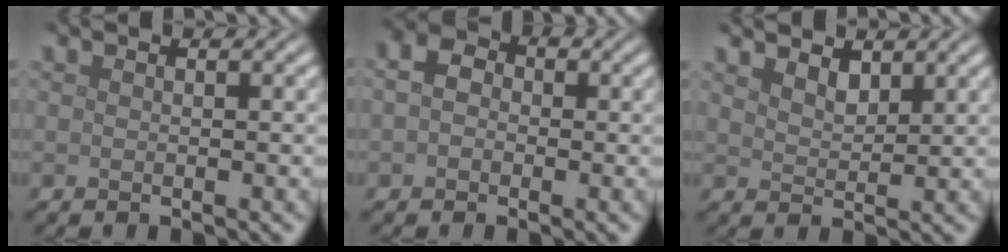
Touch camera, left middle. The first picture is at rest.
{"total": 2.7, "force": [-0.1, 2.3, 1.5], "torque": [-0.030, 0.004, -0.013]}
{"total": 2.2, "force": [1.8, 0.9, 0.8], "torque": [-0.022, -0.002, 0.034]}